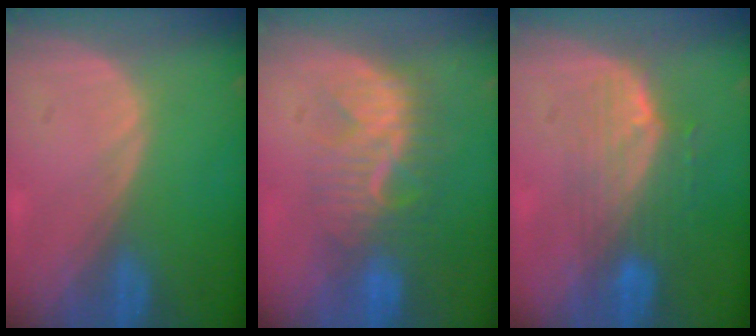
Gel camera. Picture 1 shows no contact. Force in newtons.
{"total": 8.2, "press": 7.9, "slide": 2.3}
{"total": 7.5, "press": 6.7, "slide": 3.3}